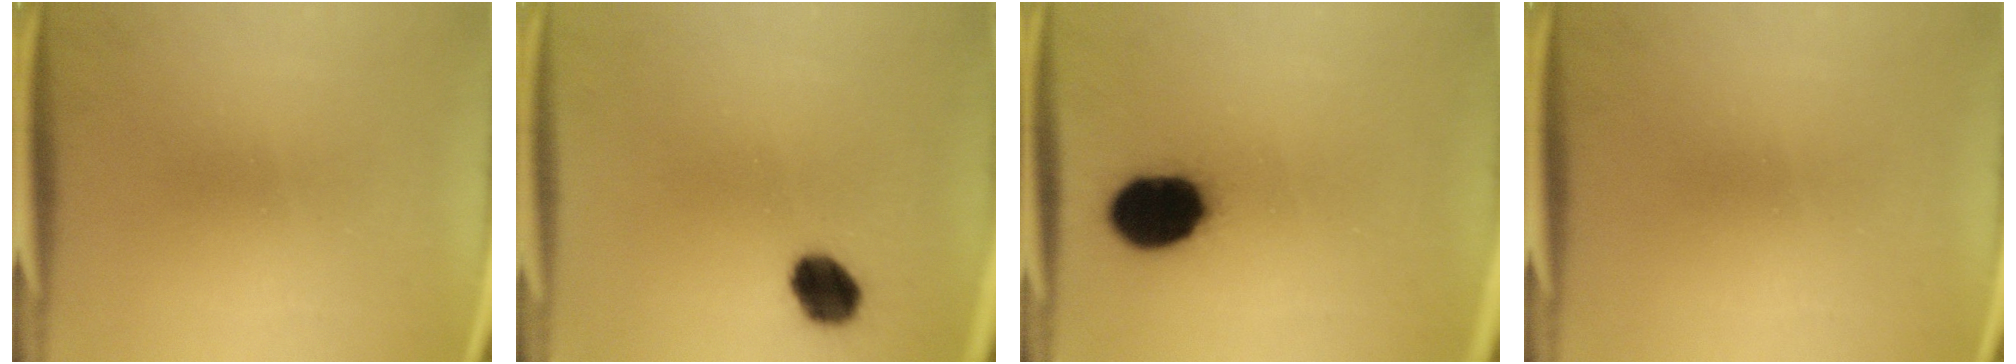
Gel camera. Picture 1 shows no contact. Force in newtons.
{"total": 7.7}
{"total": 15.3}
{"total": 0.0}